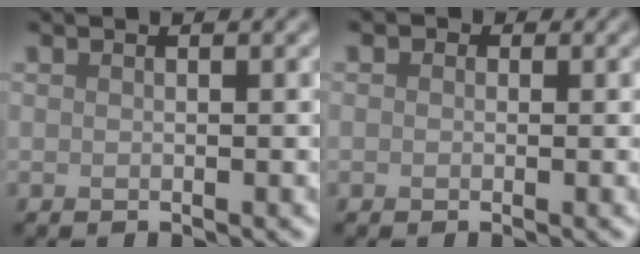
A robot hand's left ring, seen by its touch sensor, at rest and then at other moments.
{"total": 1.1, "force": [0.3, 1.0, 0.3], "torque": [0.001, -0.001, -0.006]}